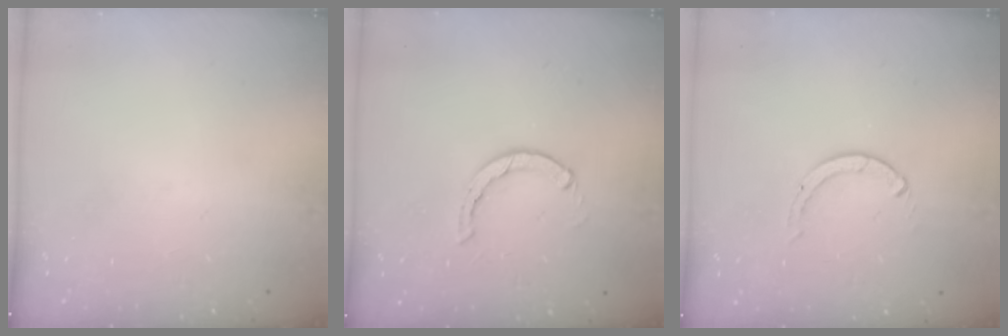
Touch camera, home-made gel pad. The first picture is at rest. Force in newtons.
{"total": 2.8, "press": 2.7, "slide": 0.4}
{"total": 0.0}